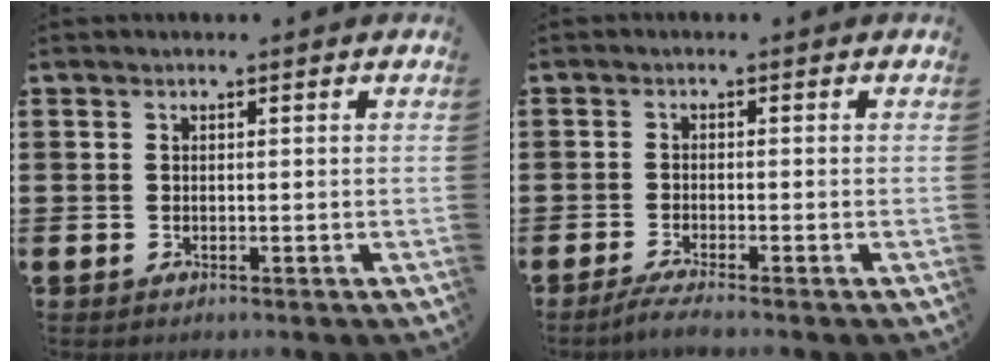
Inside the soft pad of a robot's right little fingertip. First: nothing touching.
{"total": 1.8, "force": [-1.3, 0.0, 1.3], "torque": [-0.021, 0.001, -0.023]}